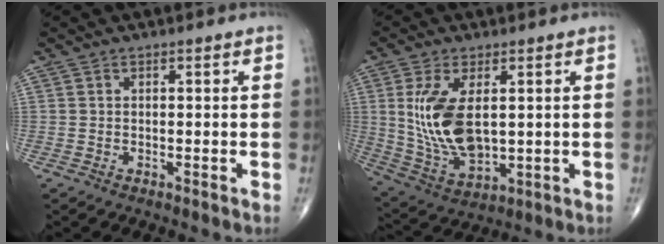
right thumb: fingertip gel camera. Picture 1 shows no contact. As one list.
[{"total": 13.7, "force": [2.0, 7.1, 11.6], "torque": [-0.227, -0.017, 0.054]}]